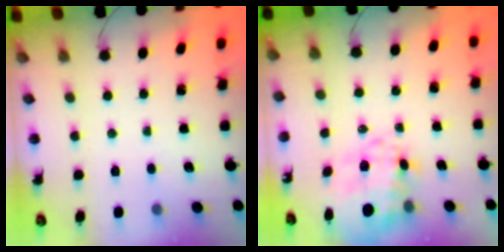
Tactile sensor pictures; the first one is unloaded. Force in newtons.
{"total": 12.2, "press": 11.9, "slide": 2.8}